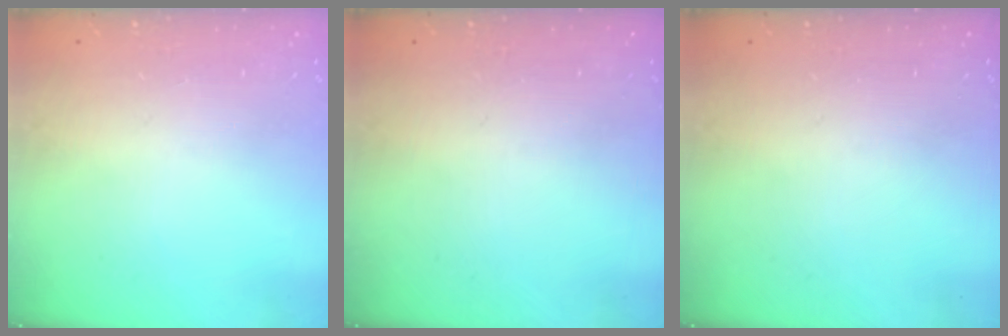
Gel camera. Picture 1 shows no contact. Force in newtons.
{"total": 0.0}
{"total": 0.0}